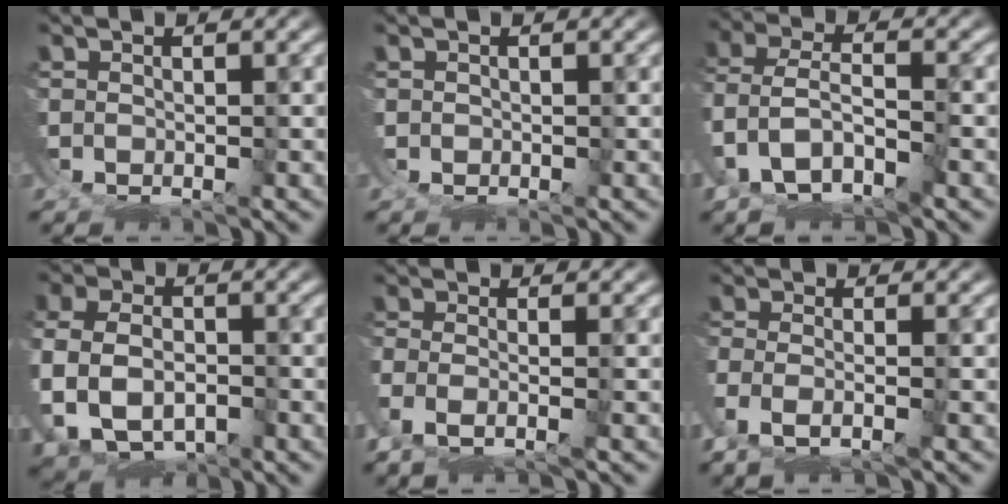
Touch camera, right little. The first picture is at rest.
{"total": 0.8, "force": [0.4, -0.1, -0.7], "torque": [0.007, -0.007, 0.008]}
{"total": 8.9, "force": [-2.9, 7.4, 4.0], "torque": [-0.129, -0.039, -0.039]}
{"total": 6.0, "force": [0.0, 5.1, 3.1], "torque": [-0.095, -0.024, 0.013]}
{"total": 2.5, "force": [-1.1, 0.1, 2.3], "torque": [-0.053, -0.015, -0.008]}
{"total": 3.0, "force": [-1.3, 0.7, 2.6], "torque": [-0.061, -0.017, -0.011]}